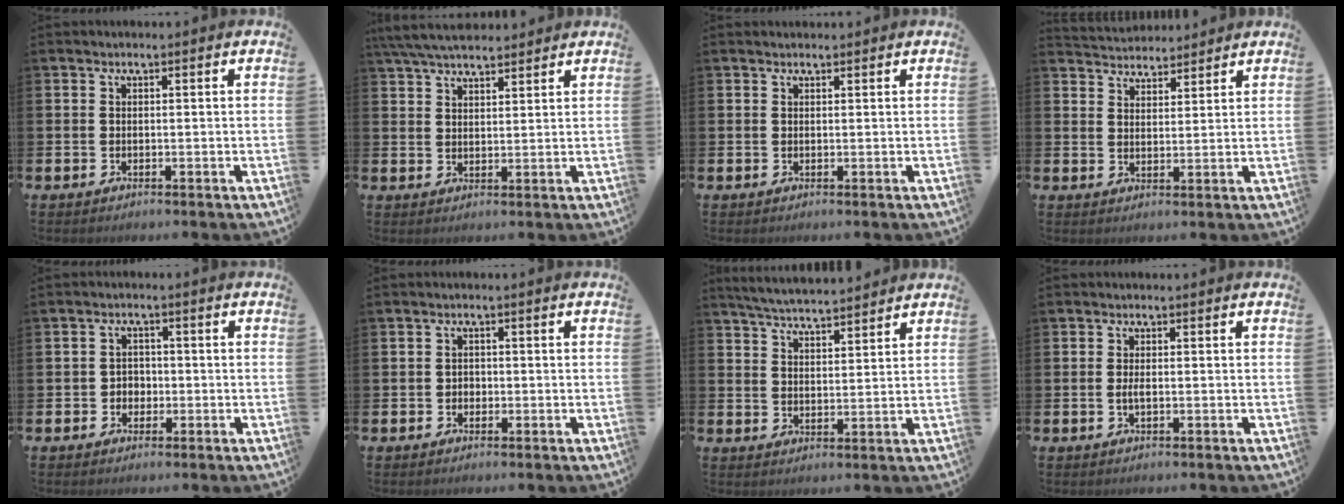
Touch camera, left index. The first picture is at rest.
{"total": 5.7, "force": [5.3, 1.2, 1.7], "torque": [-0.046, -0.015, 0.098]}
{"total": 0.6, "force": [0.6, 0.1, 0.1], "torque": [0.007, -0.002, 0.009]}
{"total": 3.9, "force": [3.8, 0.9, -0.4], "torque": [-0.012, -0.017, 0.071]}
{"total": 2.3, "force": [-0.7, 2.0, 0.7], "torque": [-0.010, 0.003, -0.019]}
{"total": 1.3, "force": [-0.4, 1.1, 0.4], "torque": [0.000, 0.004, -0.012]}
{"total": 5.0, "force": [5.0, 0.2, 0.5], "torque": [-0.032, -0.026, 0.090]}
{"total": 1.3, "force": [-0.3, 0.4, 1.2], "torque": [-0.022, 0.001, -0.007]}